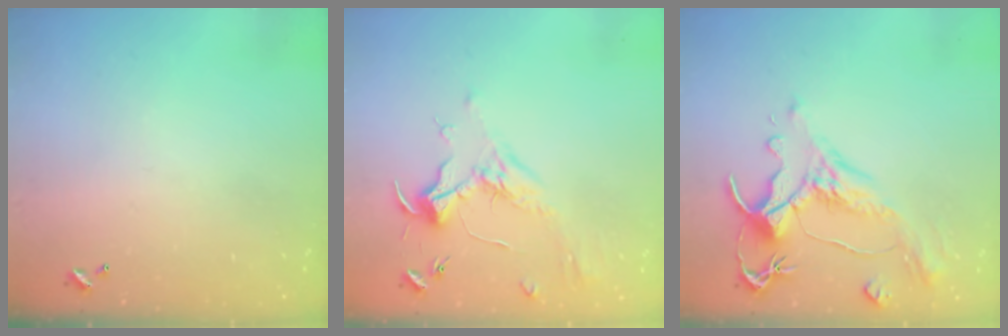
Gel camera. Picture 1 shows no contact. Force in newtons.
{"total": 2.0, "press": 1.9, "slide": 0.6}
{"total": 1.6, "press": 0.4, "slide": 1.5}